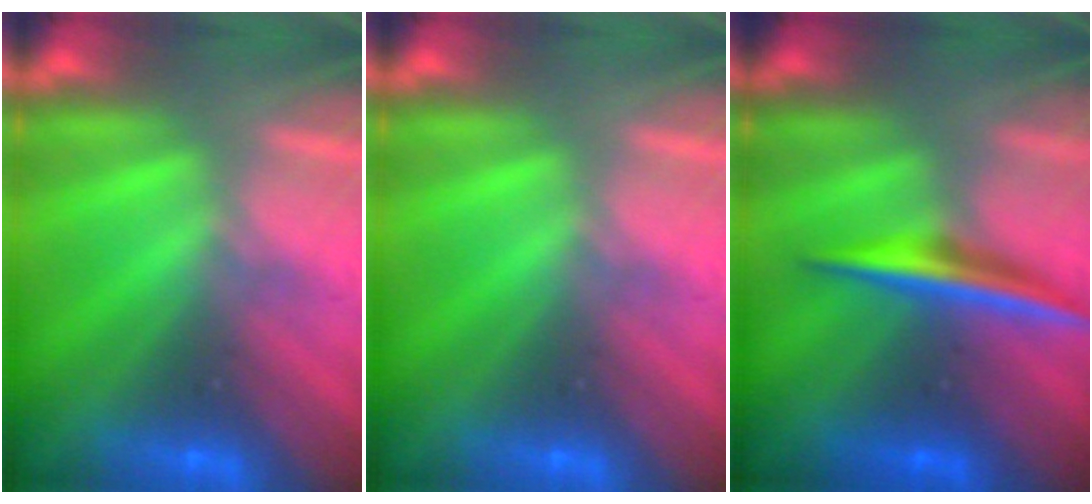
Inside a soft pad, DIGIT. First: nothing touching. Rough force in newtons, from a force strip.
{"total": 0.0}
{"total": 1.9}